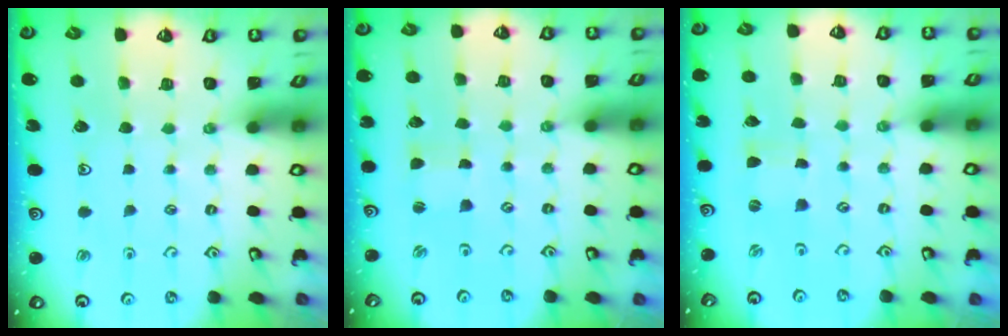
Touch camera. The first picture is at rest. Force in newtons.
{"total": 0.7, "press": 0.7, "slide": 0.1}
{"total": 0.0}